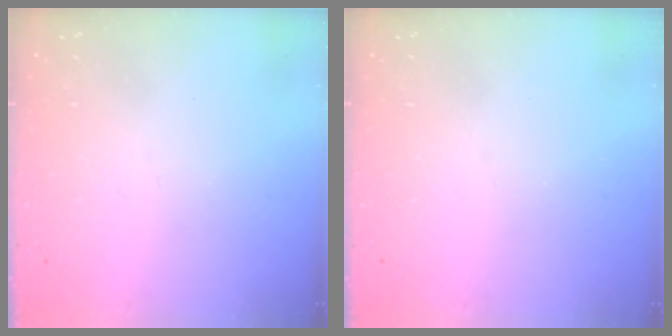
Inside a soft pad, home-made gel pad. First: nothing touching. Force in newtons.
{"total": 0.0}